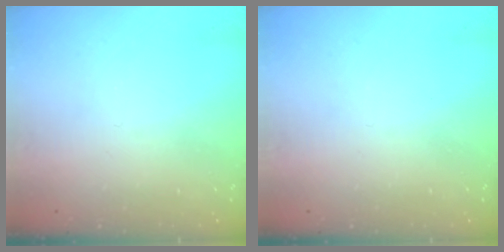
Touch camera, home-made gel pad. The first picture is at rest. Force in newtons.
{"total": 0.0}